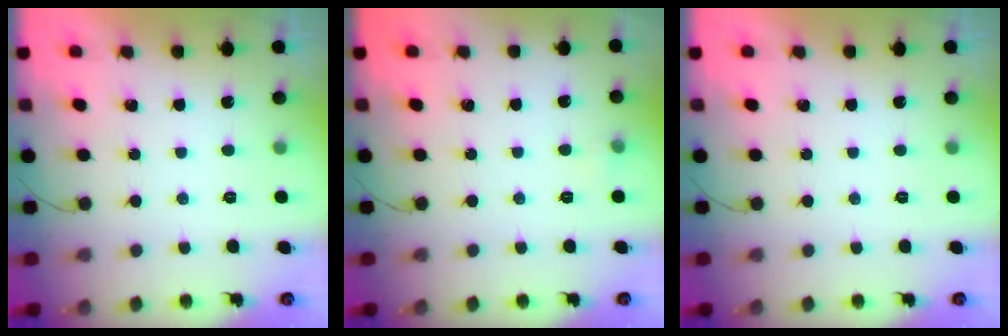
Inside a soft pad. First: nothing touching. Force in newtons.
{"total": 3.5, "press": 3.4, "slide": 1.0}
{"total": 0.0}